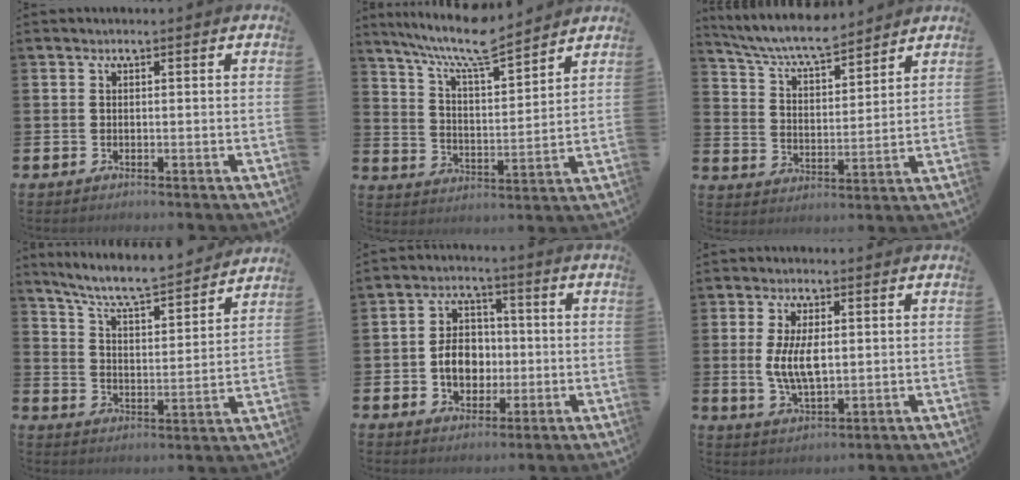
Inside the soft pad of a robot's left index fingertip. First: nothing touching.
{"total": 9.1, "force": [8.2, 1.1, 3.8], "torque": [-0.096, -0.052, 0.144]}
{"total": 7.2, "force": [6.6, 0.9, 2.5], "torque": [-0.076, -0.038, 0.115]}
{"total": 7.5, "force": [7.0, 0.8, 2.6], "torque": [-0.079, -0.056, 0.118]}
{"total": 6.0, "force": [-0.8, 4.7, 3.7], "torque": [-0.058, 0.008, -0.022]}
{"total": 5.9, "force": [0.7, 2.8, 5.2], "torque": [-0.099, -0.001, 0.007]}